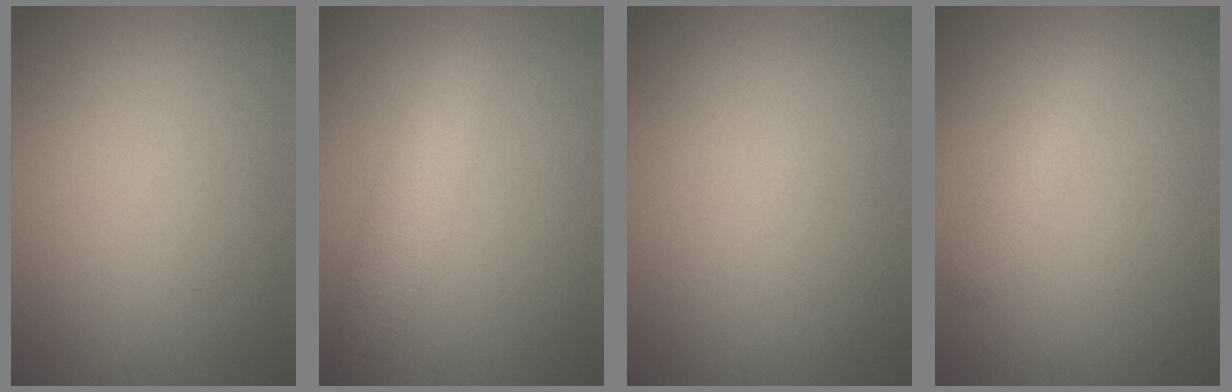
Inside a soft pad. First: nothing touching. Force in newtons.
{"total": 3.3, "press": 3.3, "slide": 0.1}
{"total": 0.0}
{"total": 1.6, "press": 1.6, "slide": 0.1}